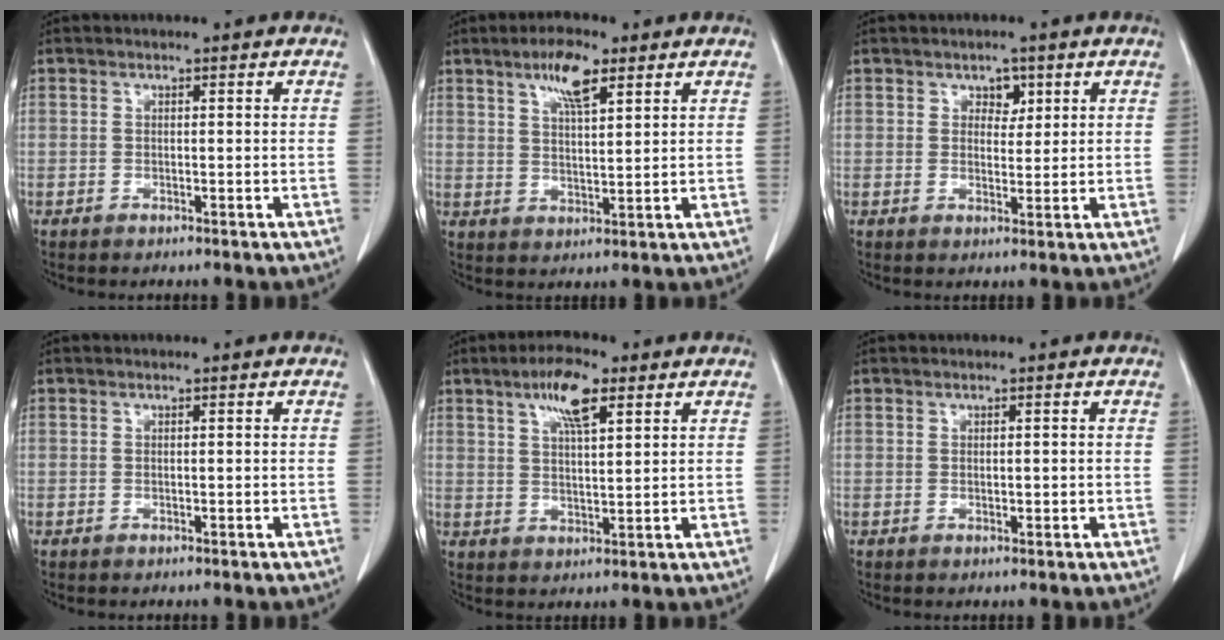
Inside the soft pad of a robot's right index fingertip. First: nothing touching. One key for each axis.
{"total": 6.9, "fx": 4.0, "fy": 1.9, "fz": 5.3, "tx": -0.102, "ty": 0.003, "tz": 0.072}
{"total": 3.4, "fx": 1.5, "fy": 2.4, "fz": 1.9, "tx": -0.029, "ty": 0.007, "tz": 0.028}
{"total": 0.0}
{"total": 7.8, "fx": 4.2, "fy": 2.2, "fz": 6.2, "tx": -0.119, "ty": 0.007, "tz": 0.075}
{"total": 1.5, "fx": -0.1, "fy": 0.8, "fz": 1.2, "tx": -0.025, "ty": -0.001, "tz": 0.002}